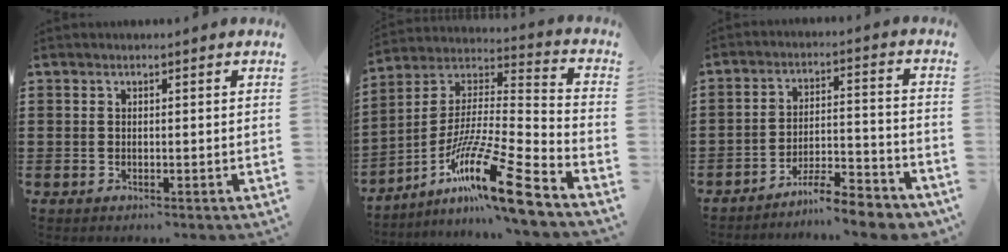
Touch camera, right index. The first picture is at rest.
{"total": 16.2, "force": [-10.8, 1.0, 12.0], "torque": [-0.217, 0.008, -0.195]}
{"total": 6.9, "force": [-6.4, 0.4, 2.3], "torque": [-0.034, 0.008, -0.122]}